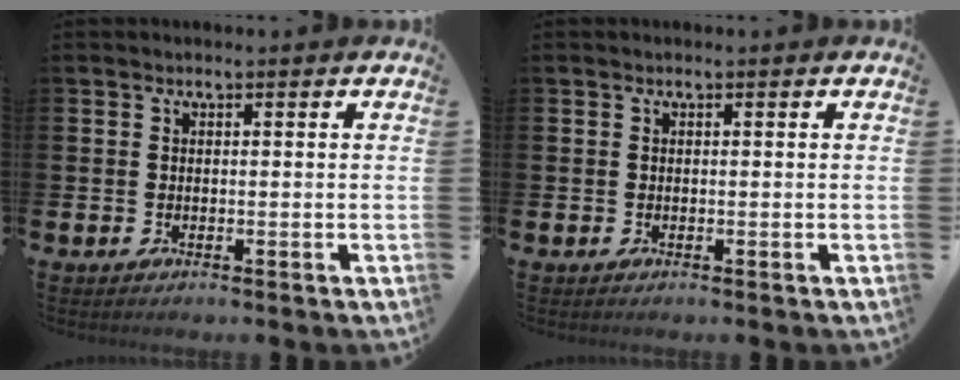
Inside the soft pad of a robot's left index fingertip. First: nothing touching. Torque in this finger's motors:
{"motor_torque": [0.00, 0.00, 0.00, 0.00]}